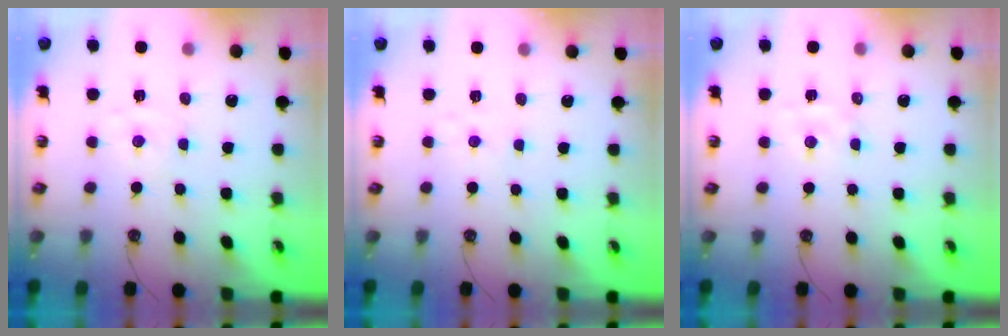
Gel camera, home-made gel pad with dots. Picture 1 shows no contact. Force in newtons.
{"total": 1.4, "press": 1.3, "slide": 0.4}
{"total": 2.0, "press": 2.0, "slide": 0.3}